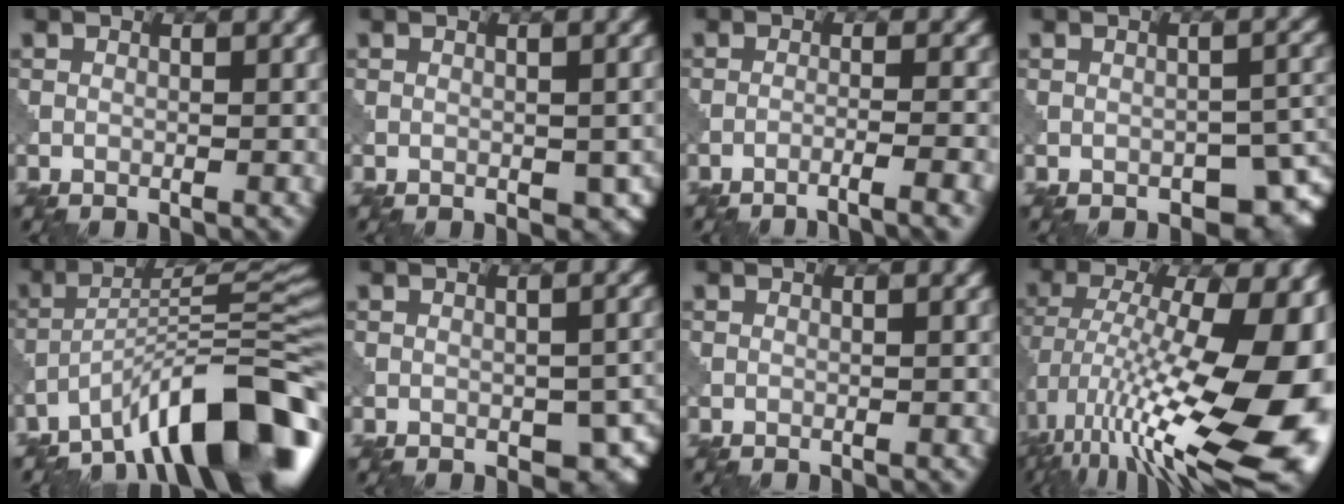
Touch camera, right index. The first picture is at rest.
{"total": 2.5, "force": [-0.4, 1.6, 1.8], "torque": [-0.025, -0.010, 0.003]}
{"total": 4.1, "force": [-2.8, 0.6, 2.9], "torque": [-0.037, 0.015, -0.055]}
{"total": 4.0, "force": [-1.9, 2.3, 2.7], "torque": [-0.024, -0.004, -0.017]}
{"total": 12.4, "force": [-8.3, 2.6, 8.9], "torque": [-0.121, 0.025, -0.142]}
{"total": 4.7, "force": [-1.2, 2.9, 3.5], "torque": [-0.044, -0.017, -0.004]}
{"total": 0.0}
{"total": 18.0, "force": [-3.6, 6.4, 16.4], "torque": [-0.269, 0.008, -0.067]}